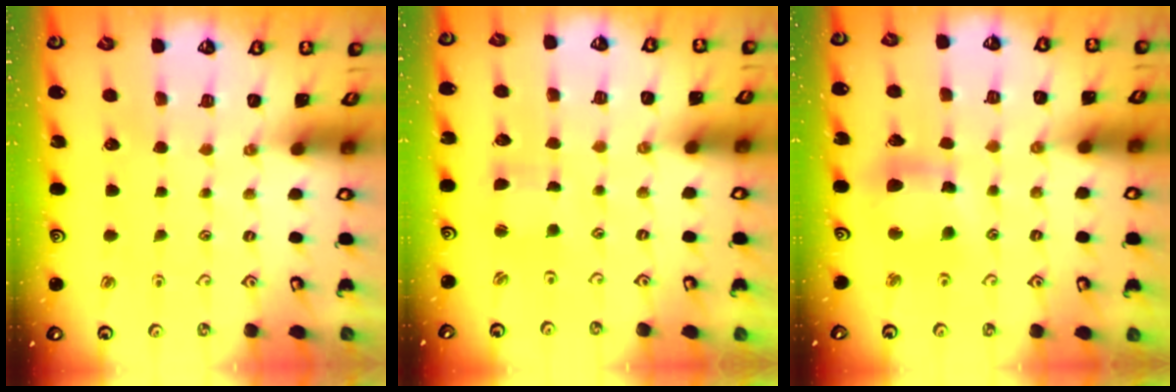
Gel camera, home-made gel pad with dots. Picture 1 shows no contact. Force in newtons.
{"total": 2.5, "press": 2.5, "slide": 0.3}
{"total": 10.7, "press": 10.6, "slide": 1.3}